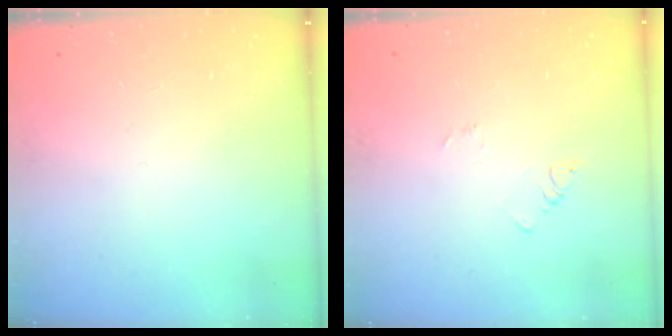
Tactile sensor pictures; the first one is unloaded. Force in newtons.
{"total": 2.4, "press": 2.4, "slide": 0.3}